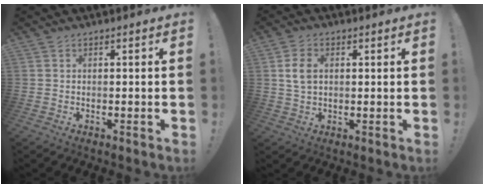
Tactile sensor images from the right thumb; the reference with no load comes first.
{"total": 5.8, "force": [1.2, 3.7, 4.2], "torque": [-0.081, 0.000, 0.020]}